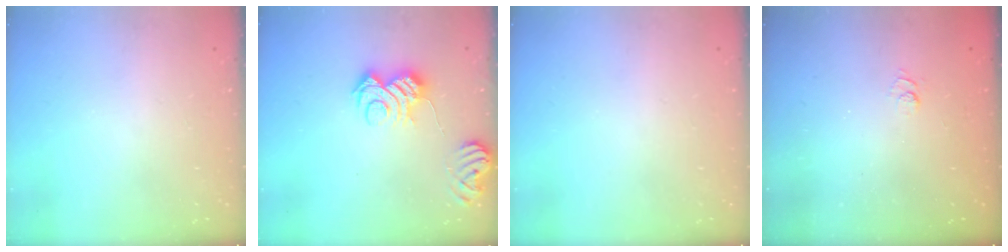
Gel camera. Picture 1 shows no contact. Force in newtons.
{"total": 9.9, "press": 9.8, "slide": 1.0}
{"total": 0.0}
{"total": 2.4, "press": 1.9, "slide": 1.4}